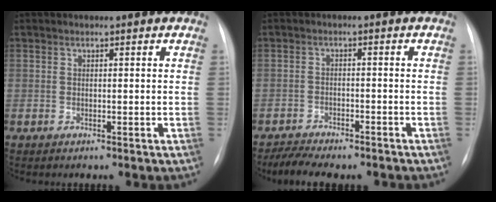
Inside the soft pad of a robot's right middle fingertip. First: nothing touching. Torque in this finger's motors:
{"motor_torque": [-0.33, -0.36, -0.06, 0.00]}